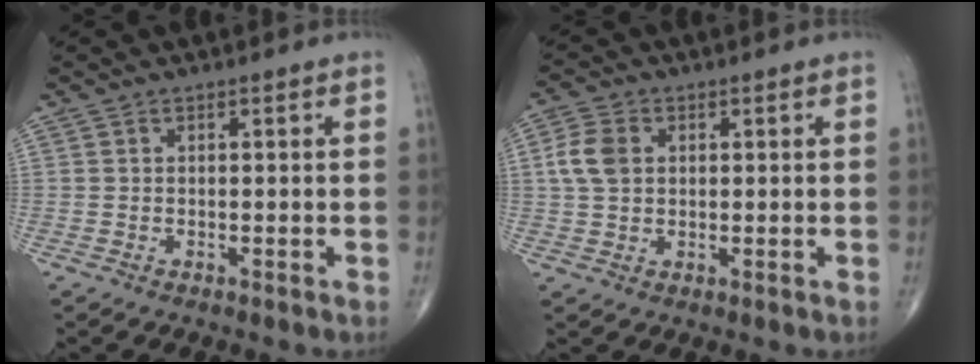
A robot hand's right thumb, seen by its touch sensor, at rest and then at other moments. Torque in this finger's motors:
{"motor_torque": [-0.37, 0.47, 0.31, -0.14, 0.02]}